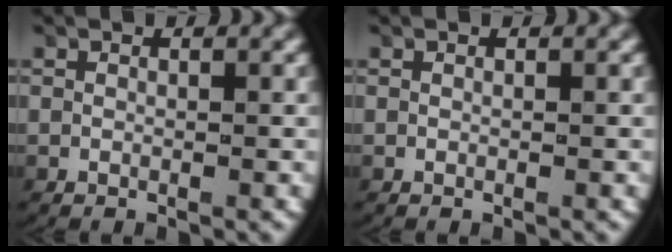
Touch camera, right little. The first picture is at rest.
{"total": 0.0}